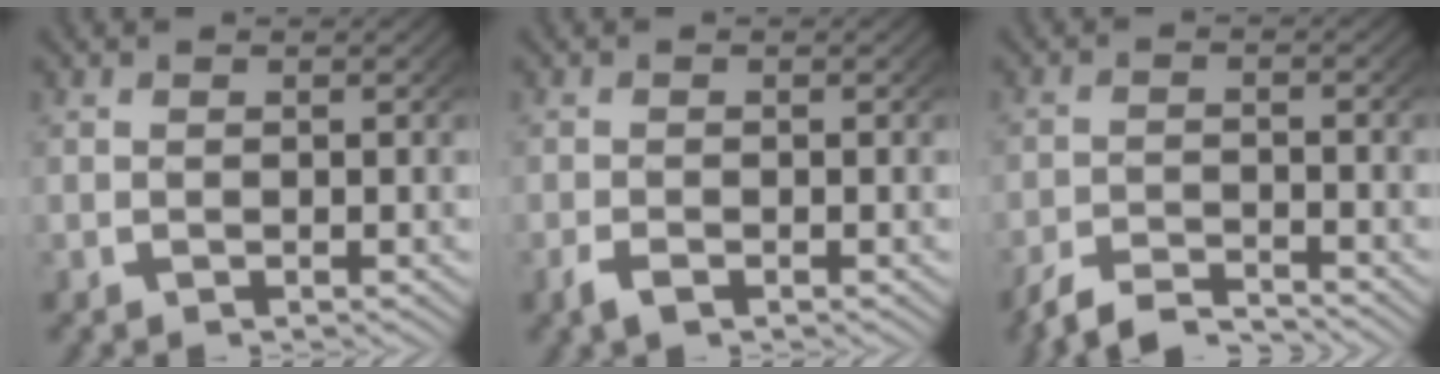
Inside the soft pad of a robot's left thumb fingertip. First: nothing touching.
{"total": 1.3, "force": [-0.9, 0.6, 0.7], "torque": [-0.017, -0.004, -0.018]}
{"total": 3.8, "force": [-3.5, 0.9, 1.1], "torque": [-0.023, -0.007, -0.067]}